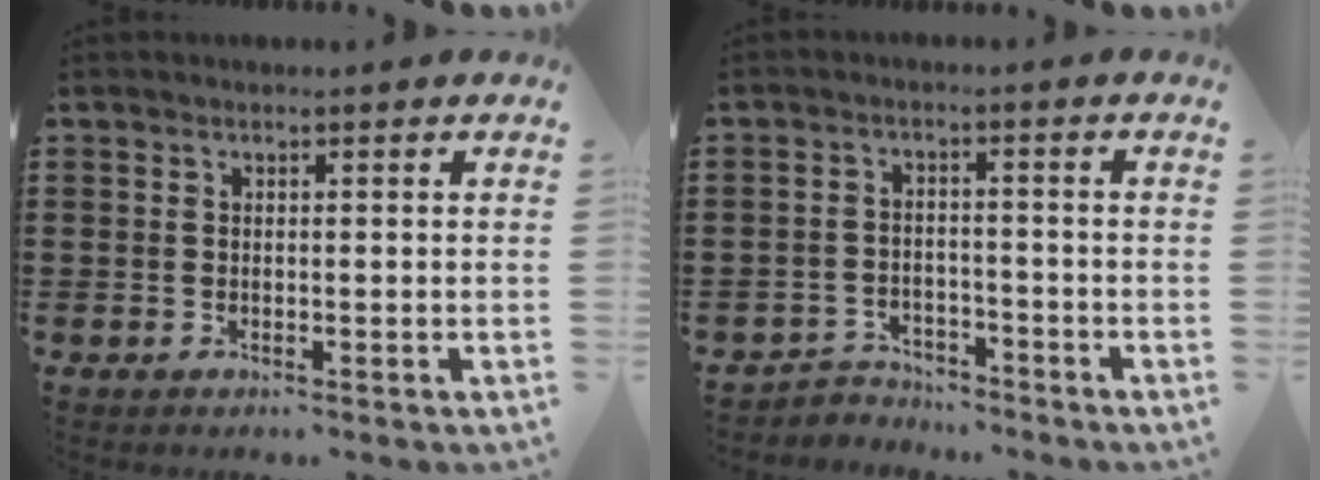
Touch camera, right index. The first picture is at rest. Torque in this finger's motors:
{"motor_torque": [-0.82, 0.54, -0.71, -0.21]}